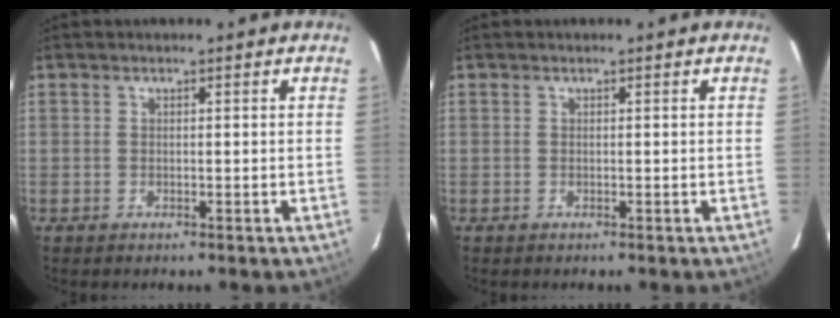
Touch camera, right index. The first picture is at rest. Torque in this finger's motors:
{"motor_torque": [0.00, 0.00, 0.00, 0.00]}